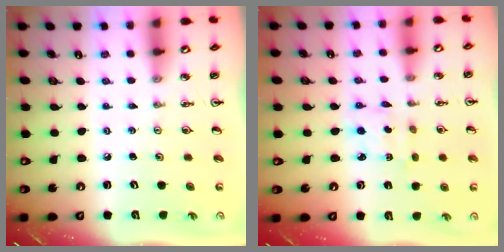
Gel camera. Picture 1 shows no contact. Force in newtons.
{"total": 2.2, "press": 2.0, "slide": 0.8}